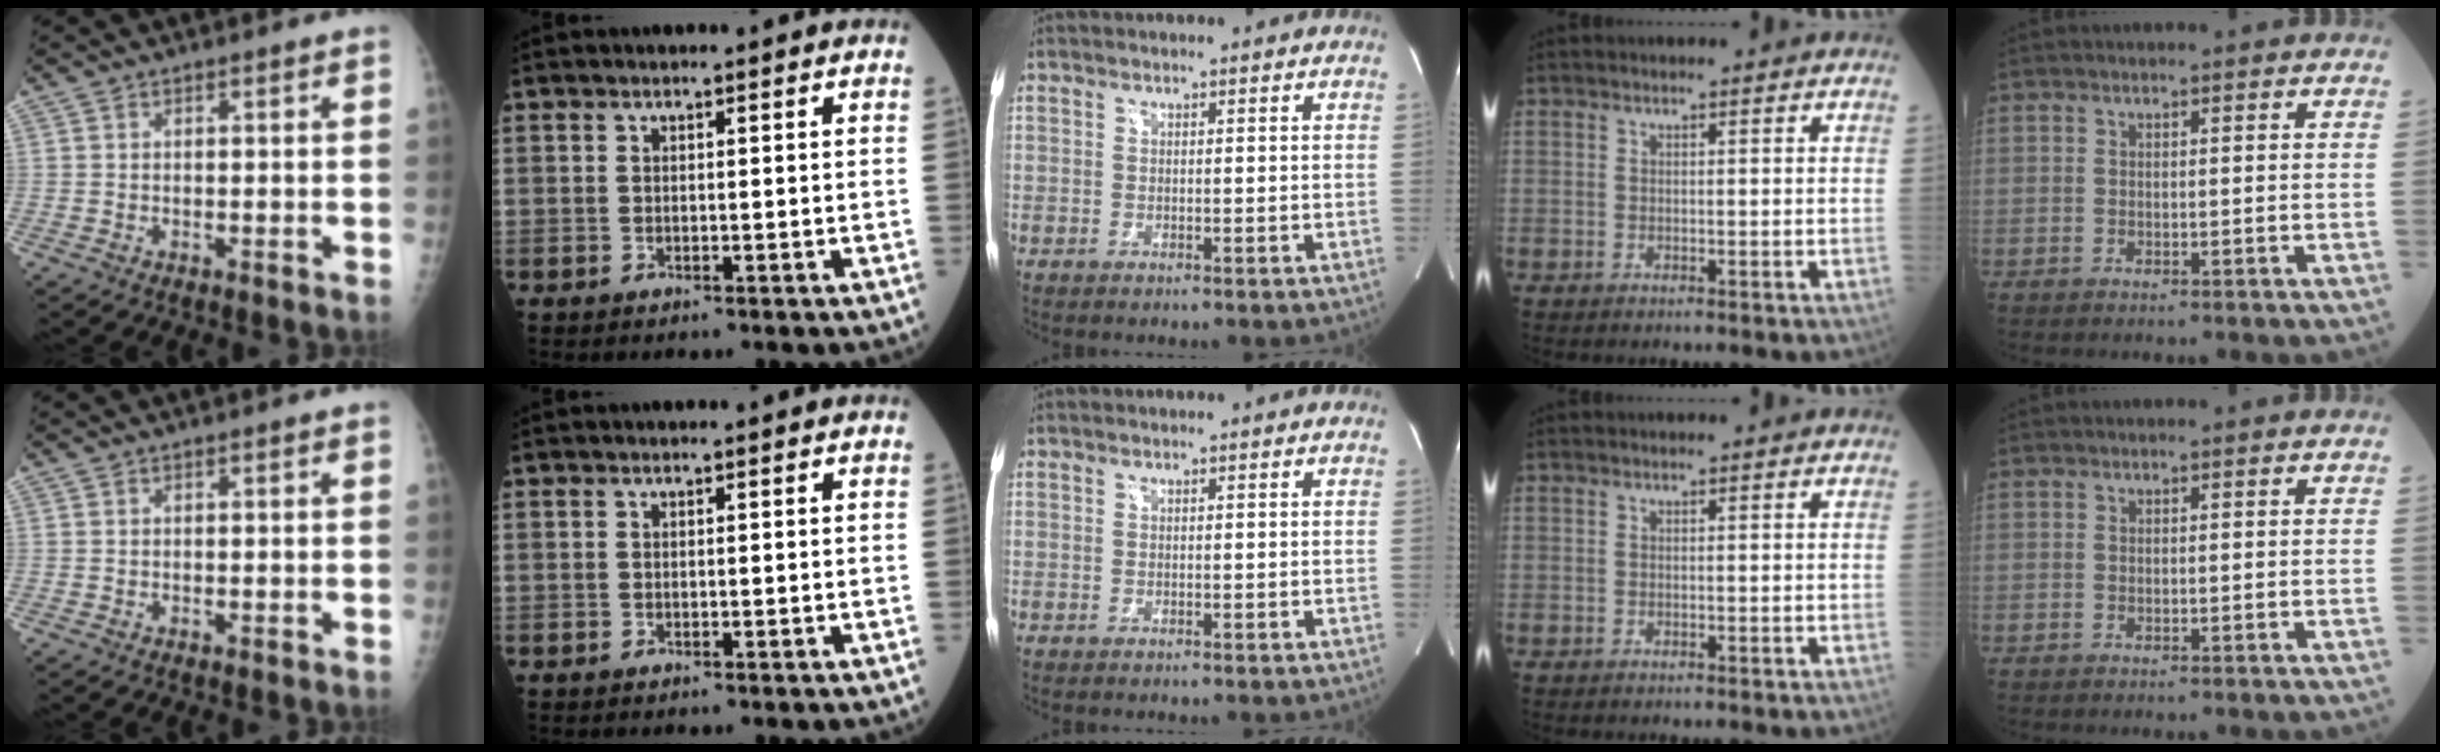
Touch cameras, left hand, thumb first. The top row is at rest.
{}